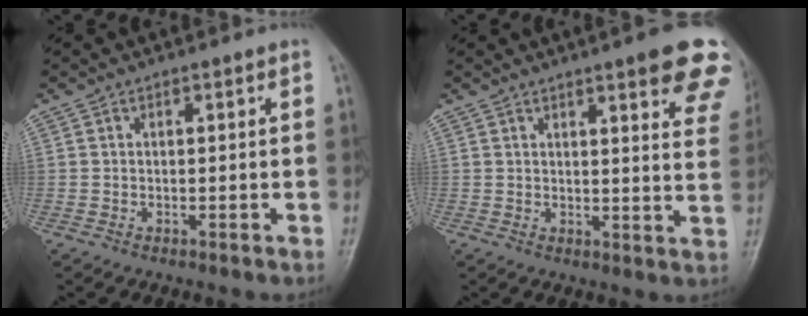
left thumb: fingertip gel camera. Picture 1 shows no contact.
{"total": 14.2, "force": [8.9, 3.1, 10.7], "torque": [-0.102, -0.036, 0.092]}